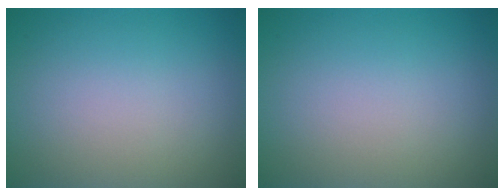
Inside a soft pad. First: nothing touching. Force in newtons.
{"total": 0.0}